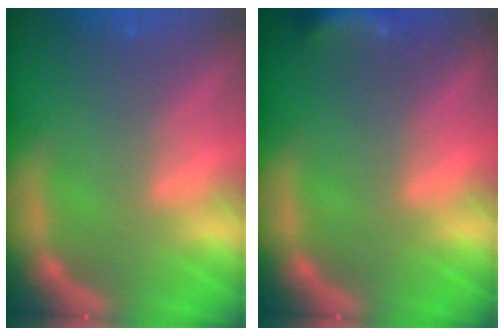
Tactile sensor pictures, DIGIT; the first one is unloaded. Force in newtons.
{"total": 4.4}